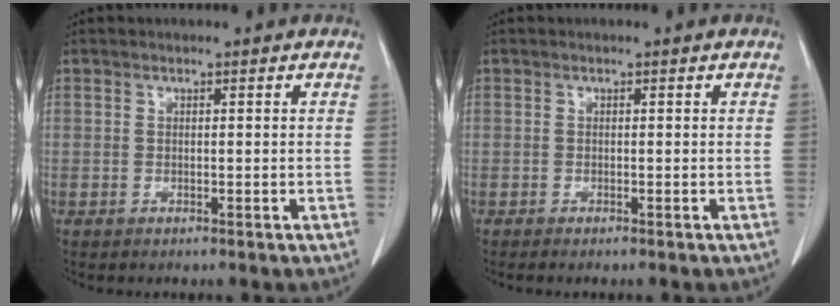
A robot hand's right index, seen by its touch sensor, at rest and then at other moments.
{"total": 0.9, "force": [-0.7, 0.1, 0.5], "torque": [-0.009, -0.002, -0.011]}